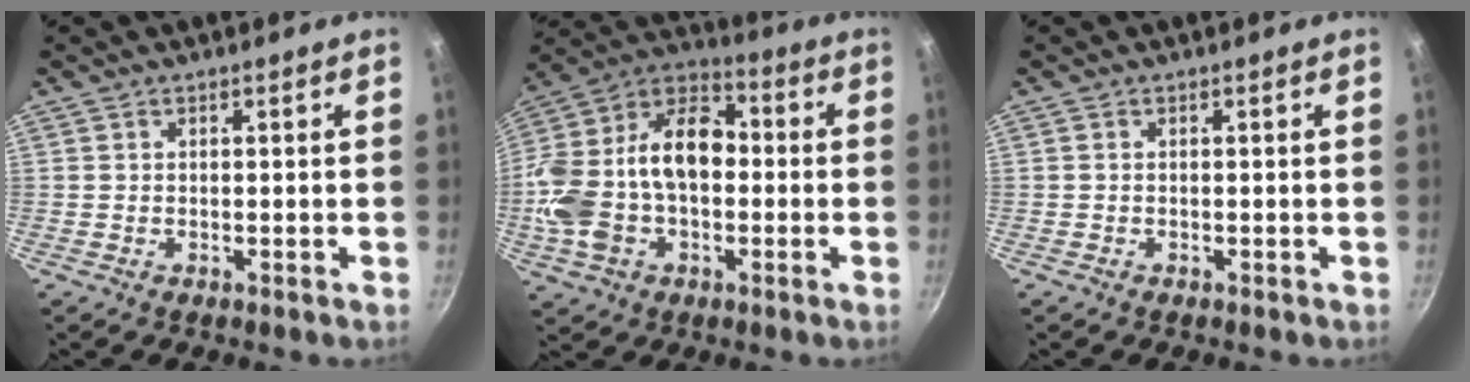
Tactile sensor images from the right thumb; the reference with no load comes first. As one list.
[{"total": 23.1, "force": [-1.8, 15.4, 17.1], "torque": [-0.313, 0.057, -0.046]}, {"total": 0.0}]